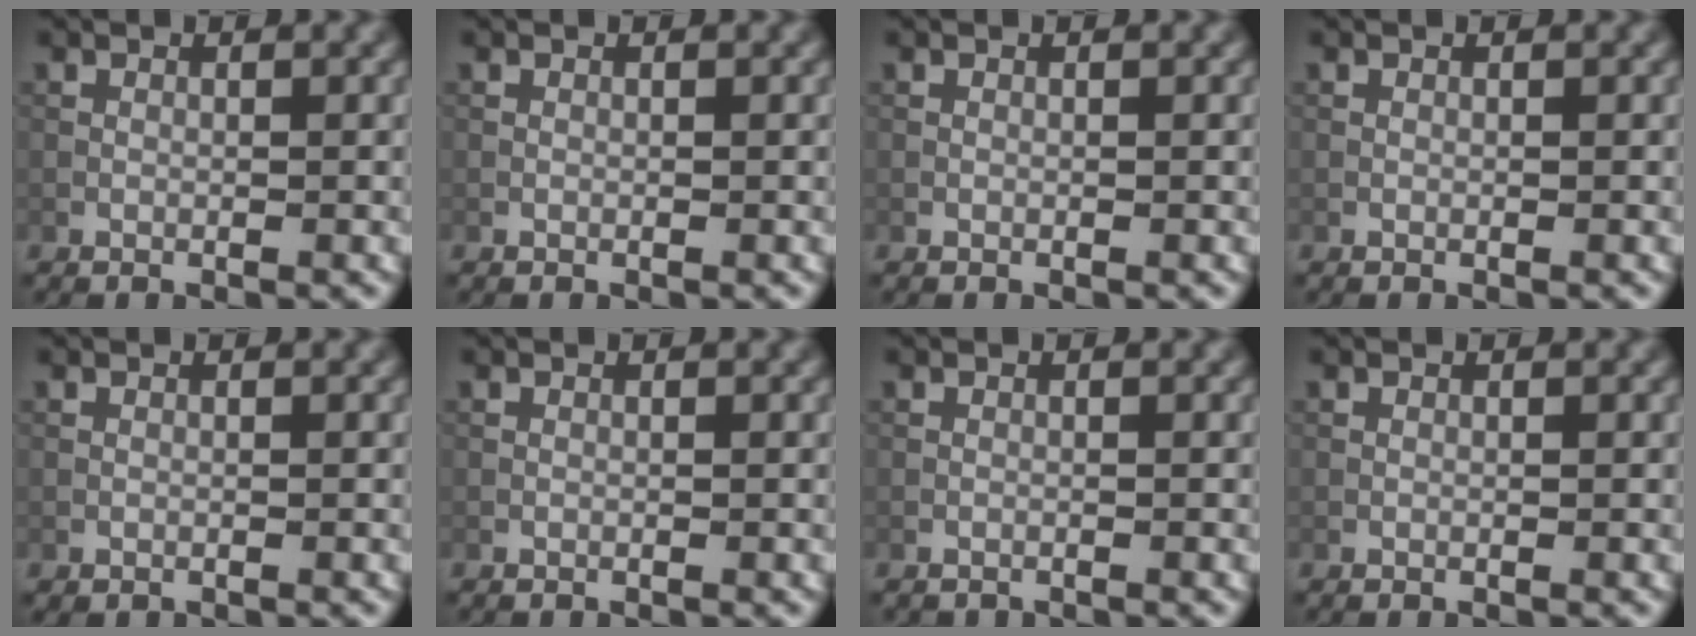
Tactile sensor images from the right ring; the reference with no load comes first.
{"total": 0.0}
{"total": 0.0}
{"total": 0.0}
{"total": 0.0}
{"total": 0.0}
{"total": 0.8, "force": [-0.8, 0.1, -0.1], "torque": [0.004, -0.003, -0.014]}
{"total": 0.0}